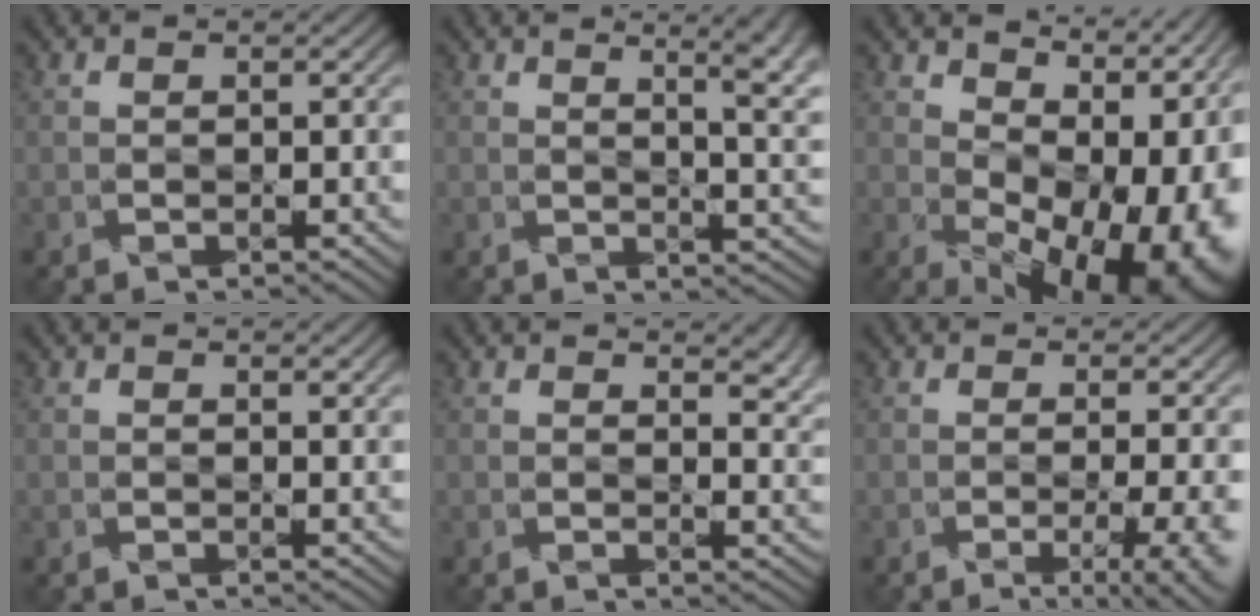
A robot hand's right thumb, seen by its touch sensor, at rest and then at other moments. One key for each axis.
{"total": 6.9, "fx": 3.4, "fy": 2.3, "fz": 5.5, "tx": -0.056, "ty": 0.021, "tz": 0.039}
{"total": 15.7, "fx": 1.3, "fy": 9.8, "fz": 12.2, "tx": -0.123, "ty": -0.014, "tz": 0.070}
{"total": 0.8, "fx": 0.7, "fy": 0.0, "fz": 0.3, "tx": -0.008, "ty": -0.002, "tz": 0.015}
{"total": 3.4, "fx": 2.3, "fy": 1.4, "fz": 2.2, "tx": -0.031, "ty": -0.005, "tz": 0.036}
{"total": 5.9, "fx": -1.8, "fy": 1.4, "fz": 5.4, "tx": -0.066, "ty": 0.001, "tz": -0.018}